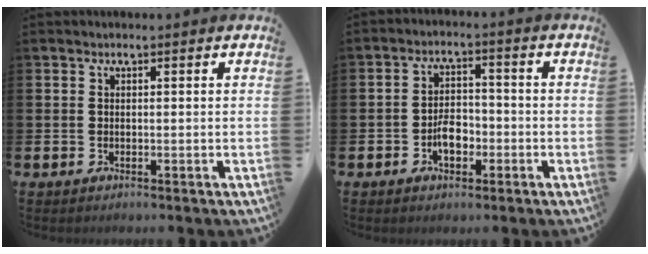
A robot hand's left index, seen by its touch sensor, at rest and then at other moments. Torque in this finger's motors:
{"motor_torque": [0.18, 0.17, 0.14, 0.03]}